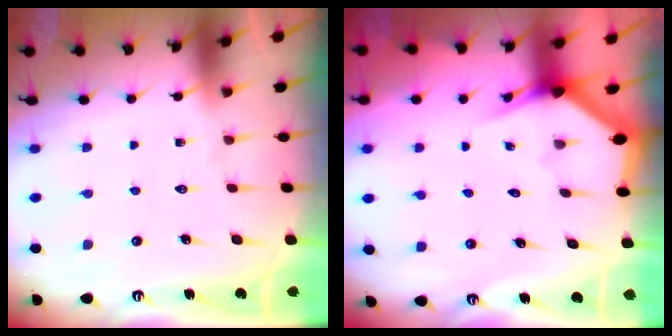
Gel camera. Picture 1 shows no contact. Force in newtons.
{"total": 2.8, "press": 2.8, "slide": 0.0}